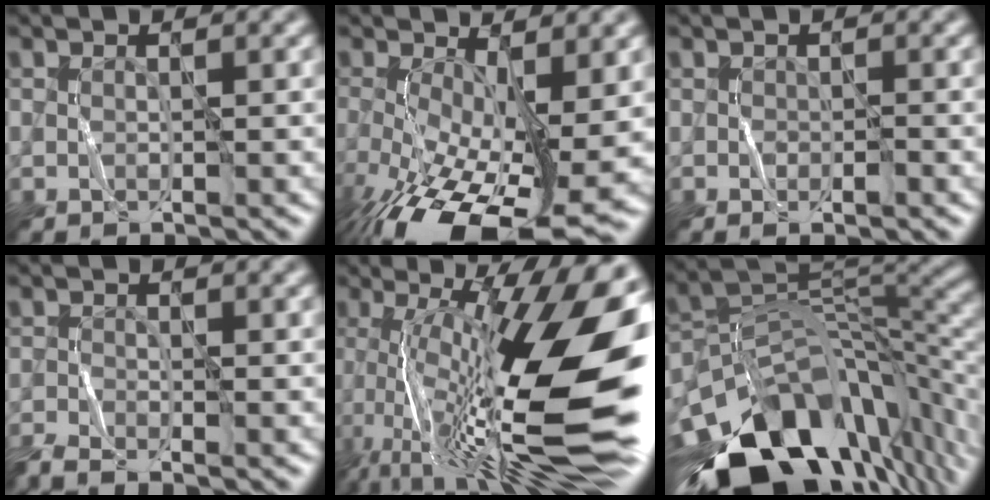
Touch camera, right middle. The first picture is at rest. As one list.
[{"total": 13.5, "force": [-5.1, 4.9, 11.5], "torque": [-0.207, -0.037, -0.078]}, {"total": 0.7, "force": [-0.5, 0.3, 0.5], "torque": [-0.009, -0.002, -0.004]}, {"total": 2.1, "force": [-1.9, 0.2, 0.9], "torque": [-0.023, -0.007, -0.042]}, {"total": 17.8, "force": [-0.2, 5.7, 16.9], "torque": [-0.271, 0.004, 0.000]}, {"total": 15.3, "force": [-8.6, 8.1, 9.7], "torque": [-0.187, 0.006, -0.139]}]